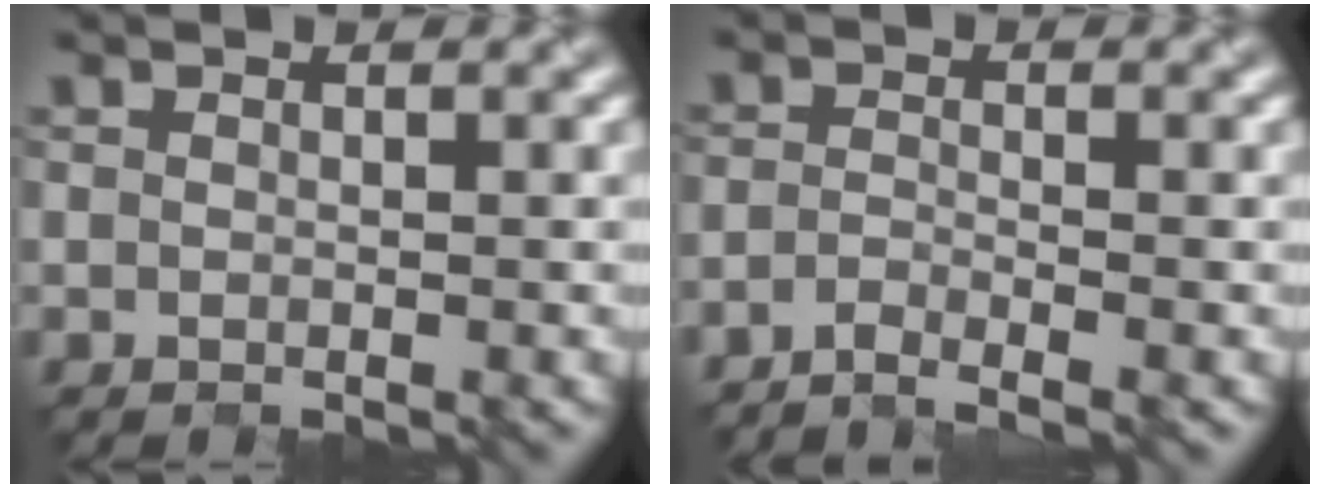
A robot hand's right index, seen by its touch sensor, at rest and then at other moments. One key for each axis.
{"total": 2.1, "fx": -1.7, "fy": 0.3, "fz": 1.1, "tx": -0.018, "ty": -0.010, "tz": -0.044}